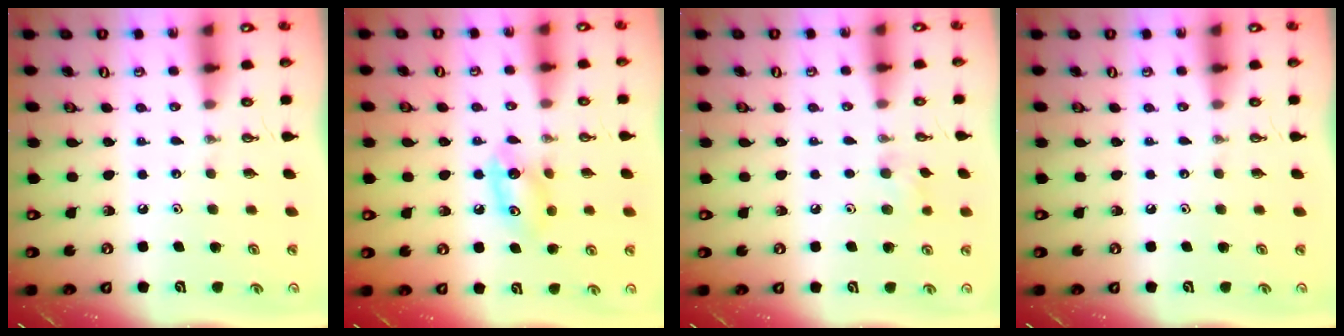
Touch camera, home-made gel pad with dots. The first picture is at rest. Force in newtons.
{"total": 6.4, "press": 6.3, "slide": 1.2}
{"total": 7.0, "press": 6.9, "slide": 1.2}
{"total": 0.0}